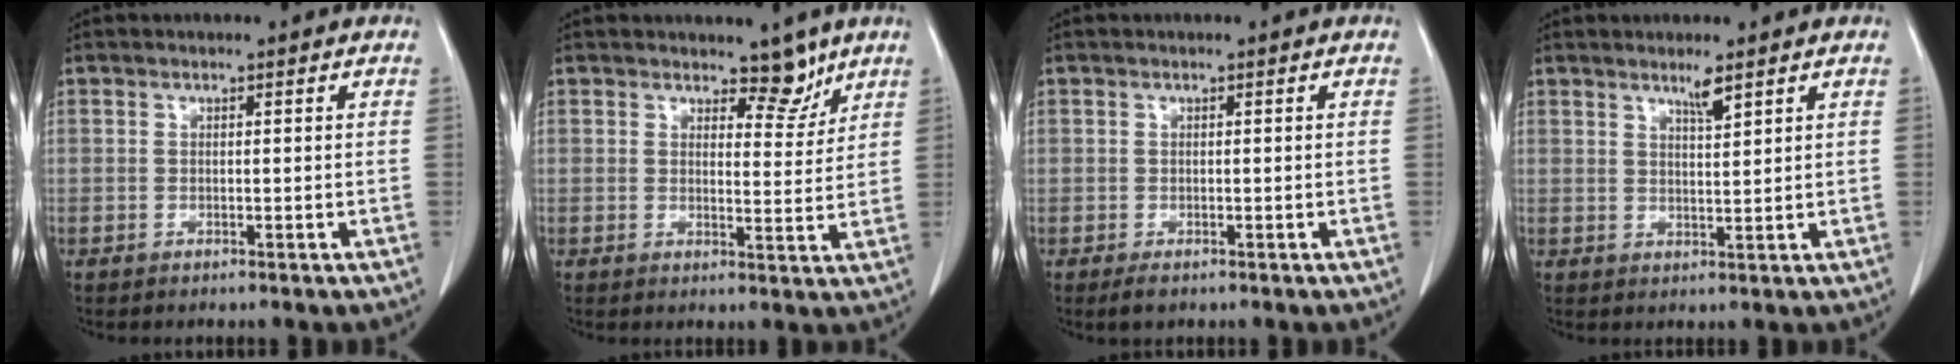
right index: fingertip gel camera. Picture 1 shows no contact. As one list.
[{"total": 4.2, "force": [3.4, 1.9, 1.6], "torque": [-0.008, -0.011, 0.047]}, {"total": 1.5, "force": [-0.8, 0.9, 0.7], "torque": [-0.015, -0.001, -0.010]}, {"total": 2.6, "force": [1.9, 0.0, 1.7], "torque": [-0.034, -0.003, 0.037]}]